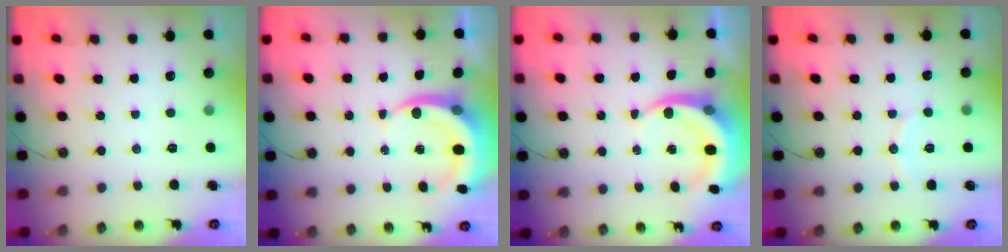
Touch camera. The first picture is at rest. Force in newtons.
{"total": 6.8, "press": 6.7, "slide": 0.6}
{"total": 7.2, "press": 7.2, "slide": 0.7}
{"total": 7.2, "press": 7.1, "slide": 0.7}